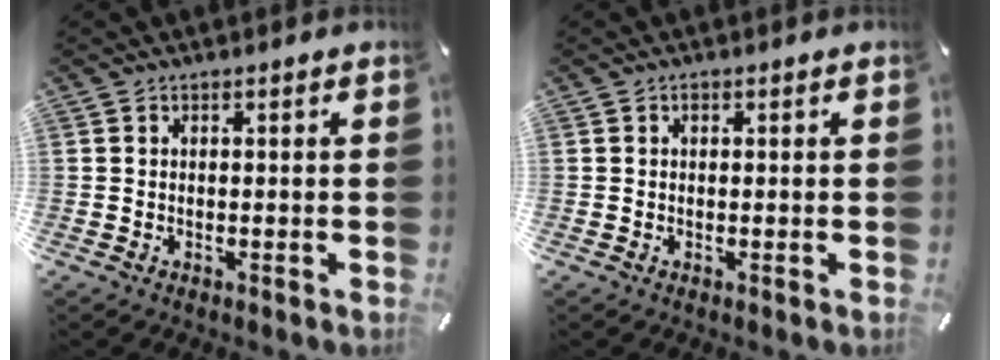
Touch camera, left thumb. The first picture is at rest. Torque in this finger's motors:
{"motor_torque": [0.06, 0.27, -0.07, -0.10, 0.08]}